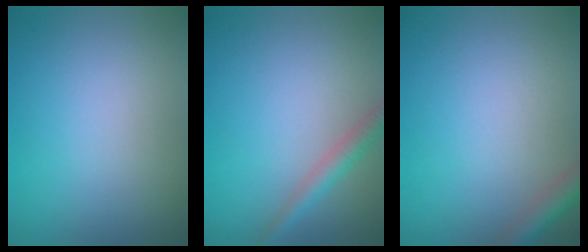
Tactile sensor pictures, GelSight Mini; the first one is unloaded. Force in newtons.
{"total": 2.0, "press": 2.0, "slide": 0.0}
{"total": 2.4, "press": 2.4, "slide": 0.2}